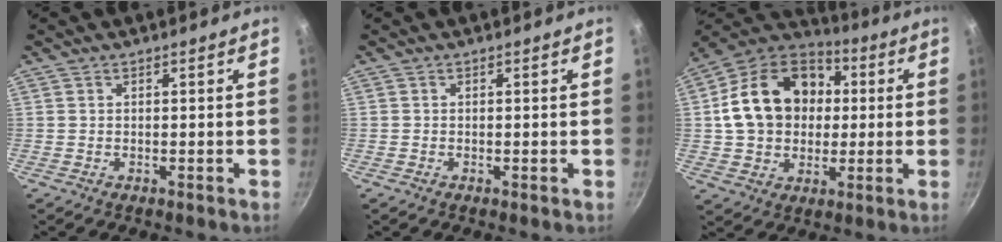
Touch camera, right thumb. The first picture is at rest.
{"total": 0.0}
{"total": 20.5, "force": [2.5, 15.9, 12.6], "torque": [-0.195, 0.032, 0.037]}